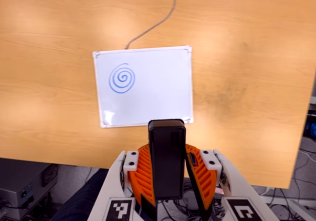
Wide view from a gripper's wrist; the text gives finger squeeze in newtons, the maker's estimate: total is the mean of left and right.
{"total": 5.6, "left": 5.5, "right": 5.8}